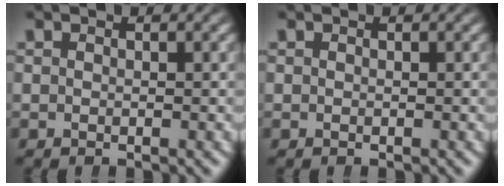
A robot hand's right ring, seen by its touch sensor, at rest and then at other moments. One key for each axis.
{"total": 0.0}